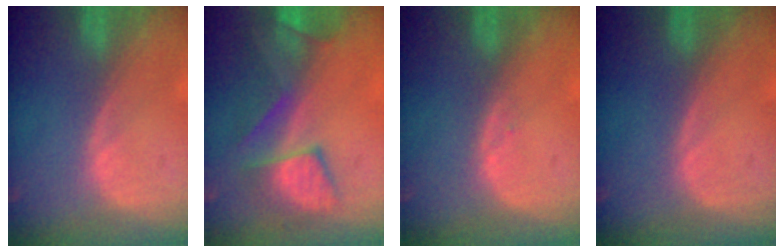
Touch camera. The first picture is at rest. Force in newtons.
{"total": 8.8, "press": 8.2, "slide": 3.0}
{"total": 0.7, "press": 0.5, "slide": 0.5}
{"total": 0.0}